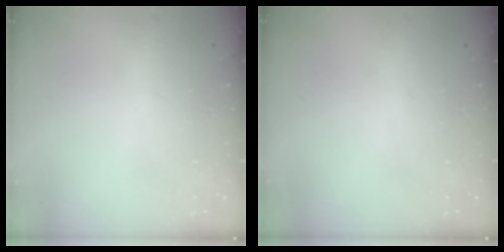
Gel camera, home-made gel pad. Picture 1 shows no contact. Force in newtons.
{"total": 0.0}